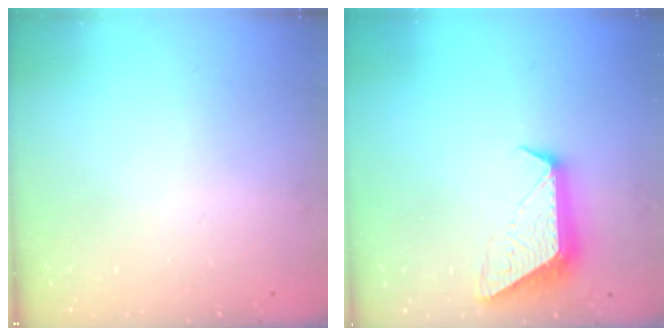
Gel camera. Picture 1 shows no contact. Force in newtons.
{"total": 10.4, "press": 10.4, "slide": 0.9}